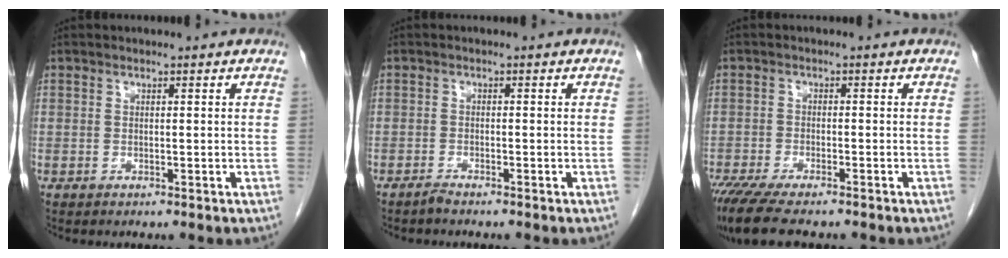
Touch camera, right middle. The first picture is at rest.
{"total": 1.1, "force": [-1.0, -0.1, 0.4], "torque": [-0.009, -0.001, -0.021]}
{"total": 8.9, "force": [-7.2, 1.5, 5.0], "torque": [-0.082, -0.019, -0.117]}